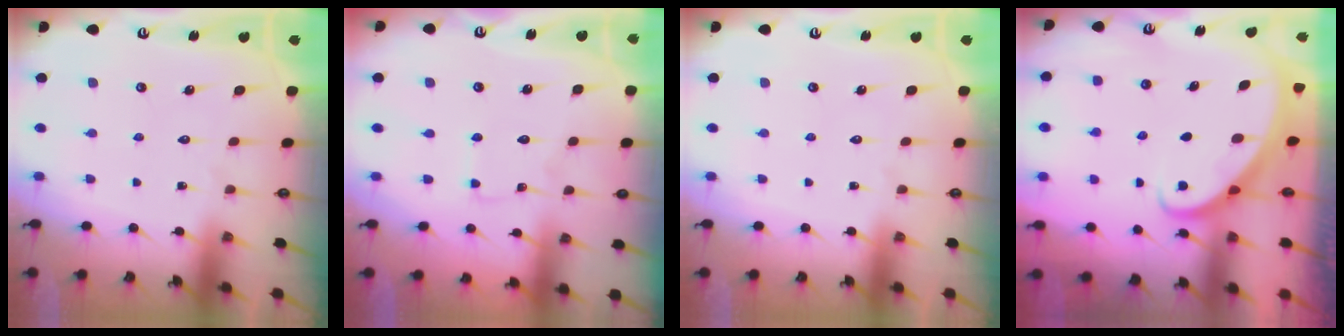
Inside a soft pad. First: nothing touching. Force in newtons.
{"total": 2.4, "press": 2.4, "slide": 0.2}
{"total": 0.0}
{"total": 2.6, "press": 2.6, "slide": 0.3}